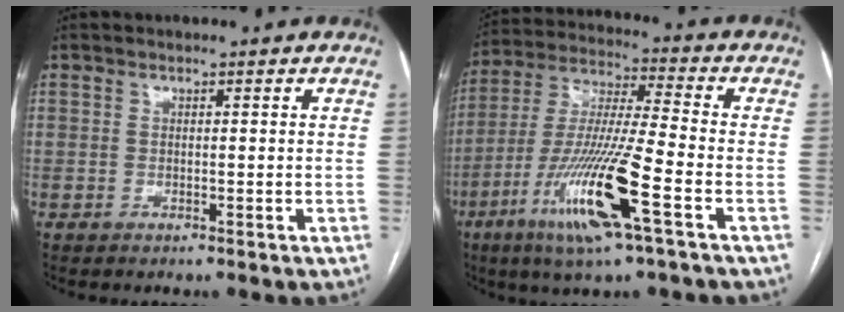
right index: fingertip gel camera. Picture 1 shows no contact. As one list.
[{"total": 16.5, "force": [-7.1, 0.3, 14.8], "torque": [-0.306, -0.022, -0.133]}]